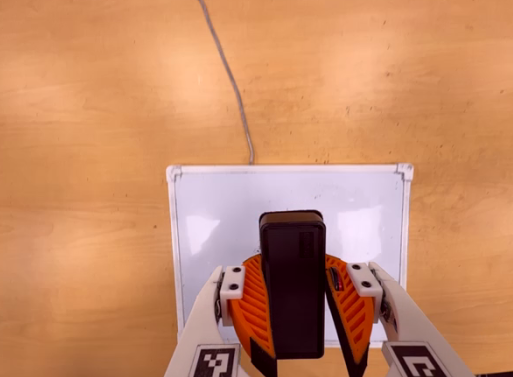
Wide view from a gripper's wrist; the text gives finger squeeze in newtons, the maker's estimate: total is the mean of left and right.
{"total": 11.4, "left": 11.0, "right": 11.8}